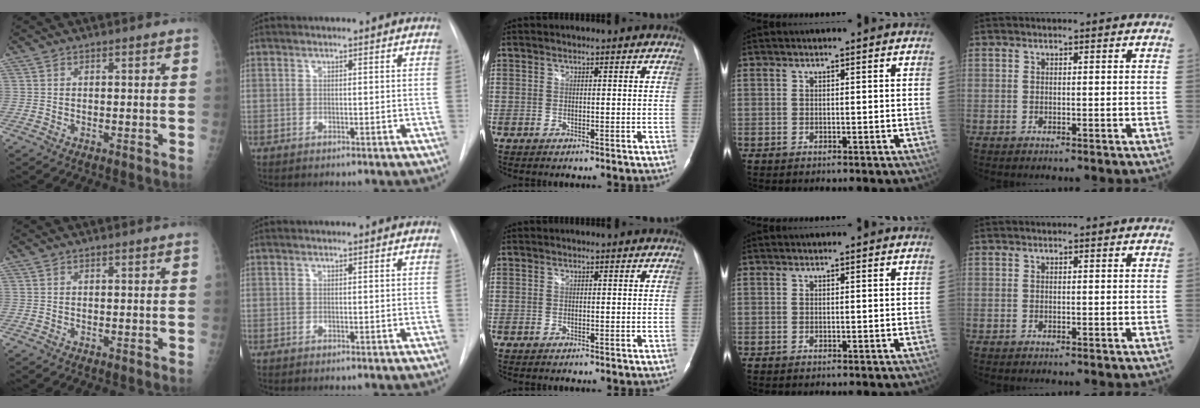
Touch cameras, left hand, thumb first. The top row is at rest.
{}